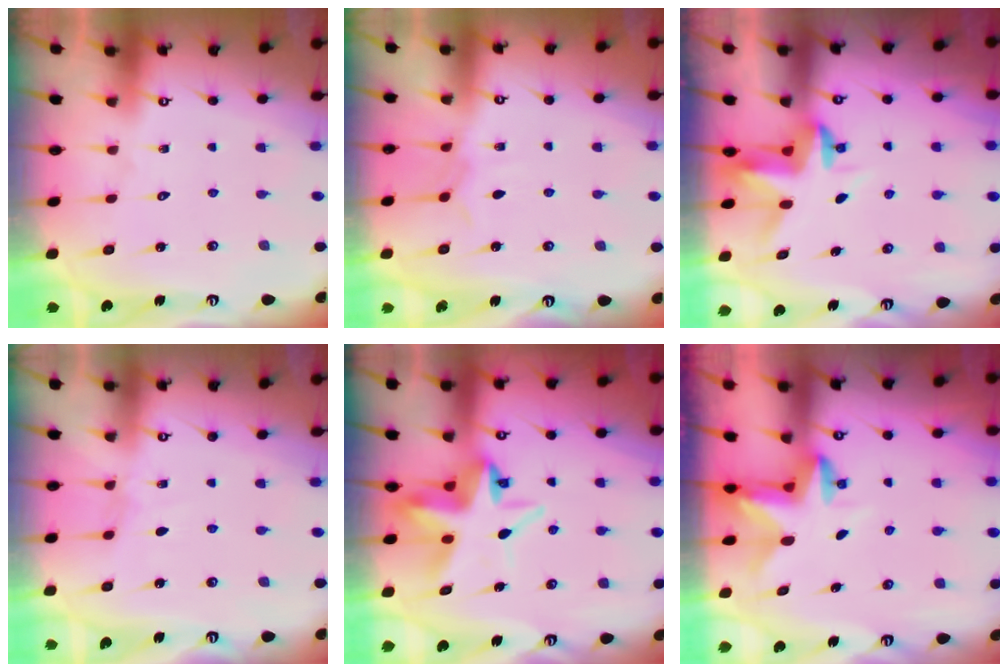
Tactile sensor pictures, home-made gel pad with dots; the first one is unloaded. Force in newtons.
{"total": 5.2, "press": 5.1, "slide": 0.6}
{"total": 3.4, "press": 3.3, "slide": 0.4}
{"total": 2.5, "press": 2.5, "slide": 0.3}
{"total": 7.7, "press": 7.6, "slide": 1.2}
{"total": 3.0, "press": 3.0, "slide": 0.3}